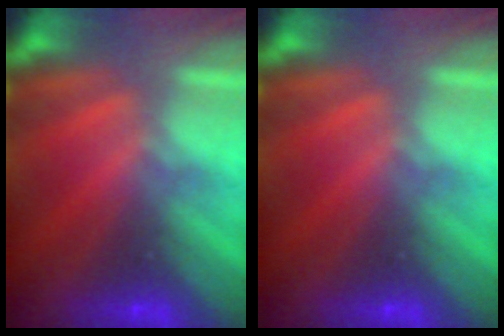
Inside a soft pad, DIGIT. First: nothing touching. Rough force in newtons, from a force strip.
{"total": 0.0}